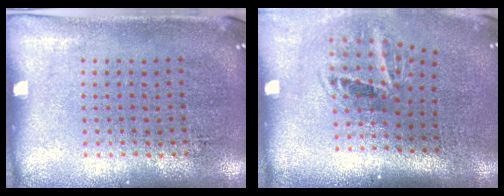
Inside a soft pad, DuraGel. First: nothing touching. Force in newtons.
{"total": 2.0, "press": 1.2, "slide": 1.6}